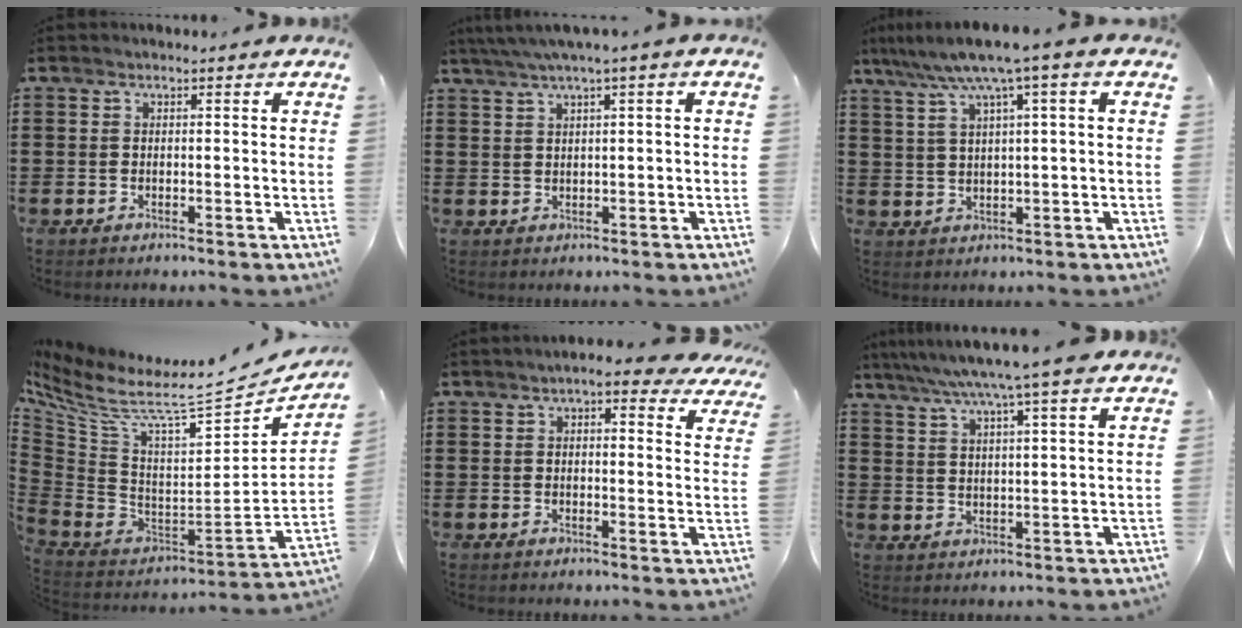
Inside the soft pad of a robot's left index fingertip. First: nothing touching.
{"total": 2.1, "force": [0.7, -0.2, 2.0], "torque": [-0.037, -0.003, 0.012]}
{"total": 6.0, "force": [3.0, -0.5, 5.2], "torque": [-0.110, -0.015, 0.047]}
{"total": 8.8, "force": [6.0, 1.5, 6.2], "torque": [-0.147, -0.062, 0.093]}
{"total": 4.5, "force": [3.5, 0.6, 2.8], "torque": [-0.056, -0.008, 0.060]}
{"total": 7.2, "force": [5.9, -0.9, 4.0], "torque": [-0.095, -0.026, 0.100]}